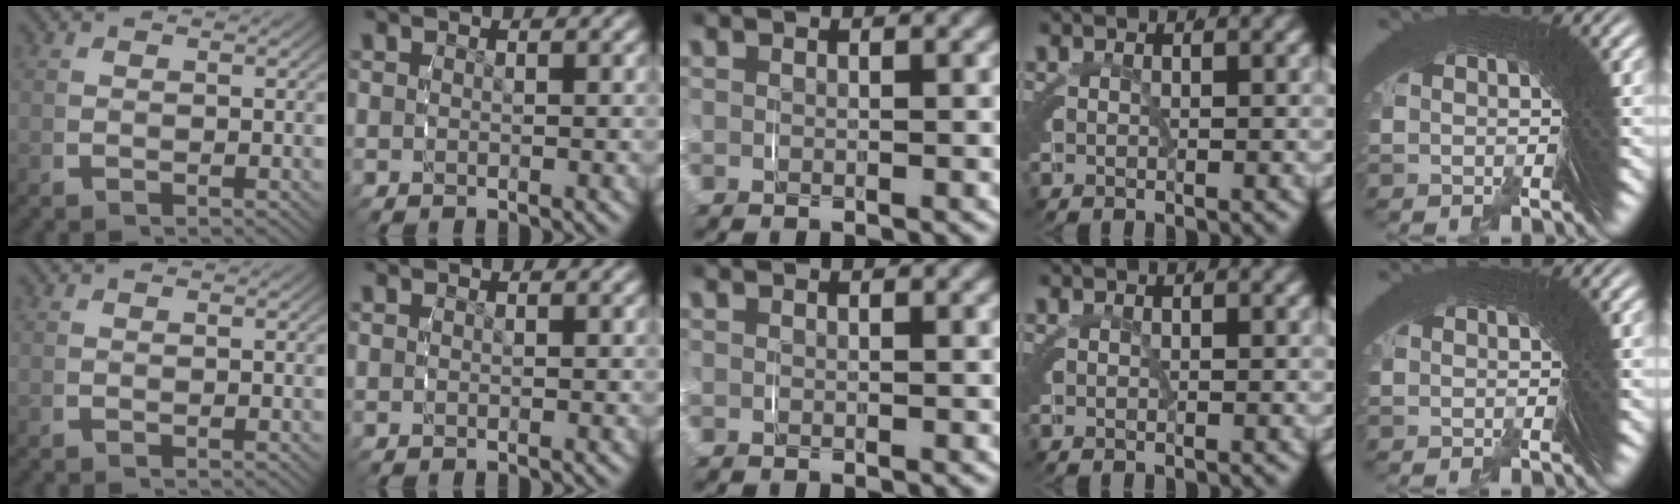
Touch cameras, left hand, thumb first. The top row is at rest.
{}